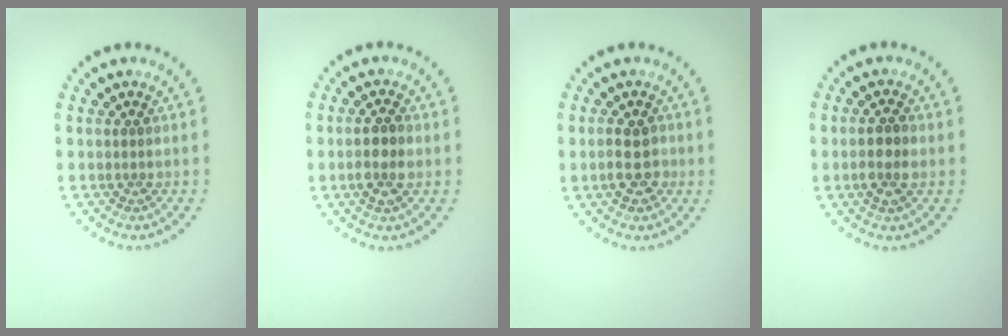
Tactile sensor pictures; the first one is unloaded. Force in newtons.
{"total": 2.6, "press": 2.5, "slide": 0.6}
{"total": 2.9, "press": 2.8, "slide": 0.3}
{"total": 2.6, "press": 2.5, "slide": 0.6}